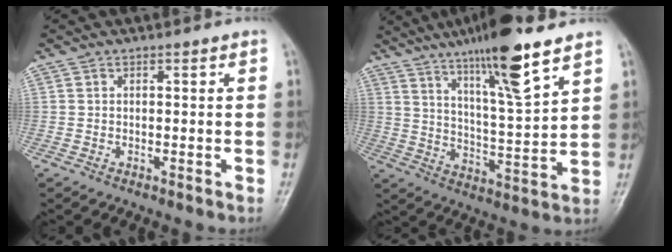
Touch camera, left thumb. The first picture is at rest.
{"total": 16.1, "force": [10.6, 1.7, 11.9], "torque": [-0.194, -0.055, 0.182]}